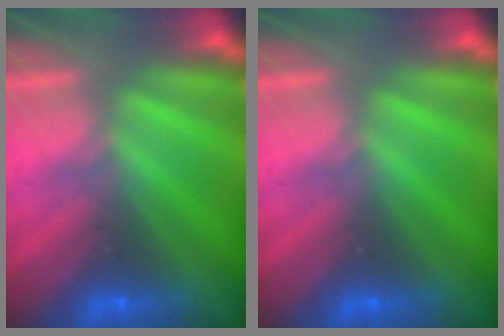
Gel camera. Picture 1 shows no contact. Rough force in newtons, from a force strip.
{"total": 0.0}